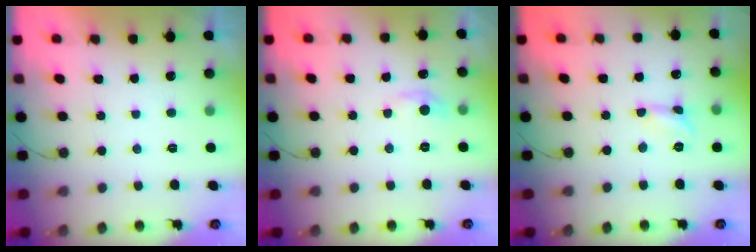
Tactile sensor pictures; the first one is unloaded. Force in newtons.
{"total": 6.3, "press": 6.3, "slide": 0.7}
{"total": 2.5, "press": 2.5, "slide": 0.3}